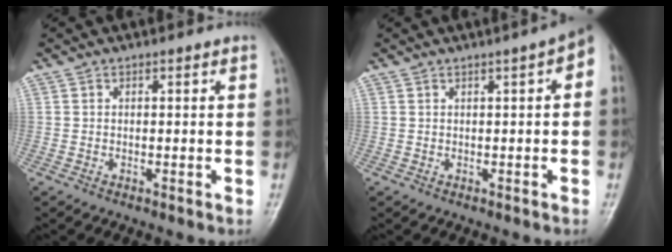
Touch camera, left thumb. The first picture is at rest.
{"total": 4.4, "force": [1.2, 1.2, 4.1], "torque": [-0.047, 0.016, 0.007]}